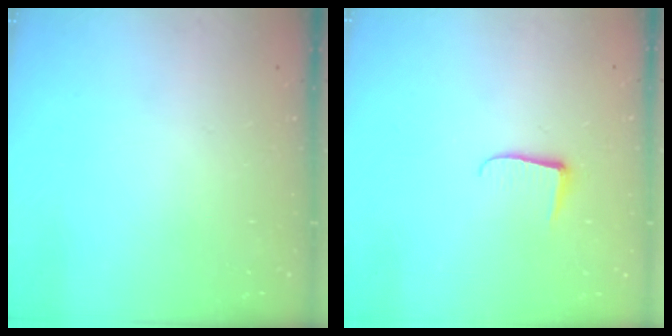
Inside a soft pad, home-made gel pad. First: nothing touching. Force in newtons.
{"total": 6.0, "press": 5.9, "slide": 0.6}